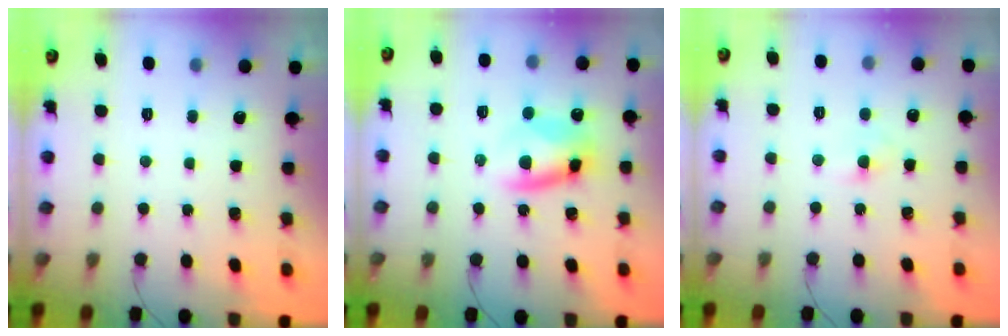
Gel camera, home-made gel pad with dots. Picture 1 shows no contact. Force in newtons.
{"total": 10.4, "press": 10.2, "slide": 1.9}
{"total": 2.5, "press": 2.3, "slide": 1.0}